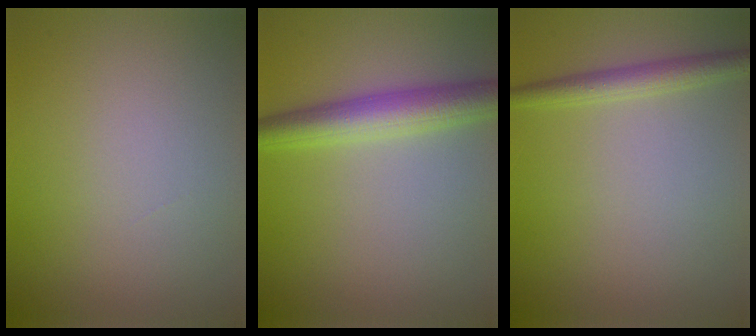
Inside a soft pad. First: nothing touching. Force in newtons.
{"total": 4.4, "press": 4.4, "slide": 0.0}
{"total": 2.3, "press": 2.2, "slide": 0.1}